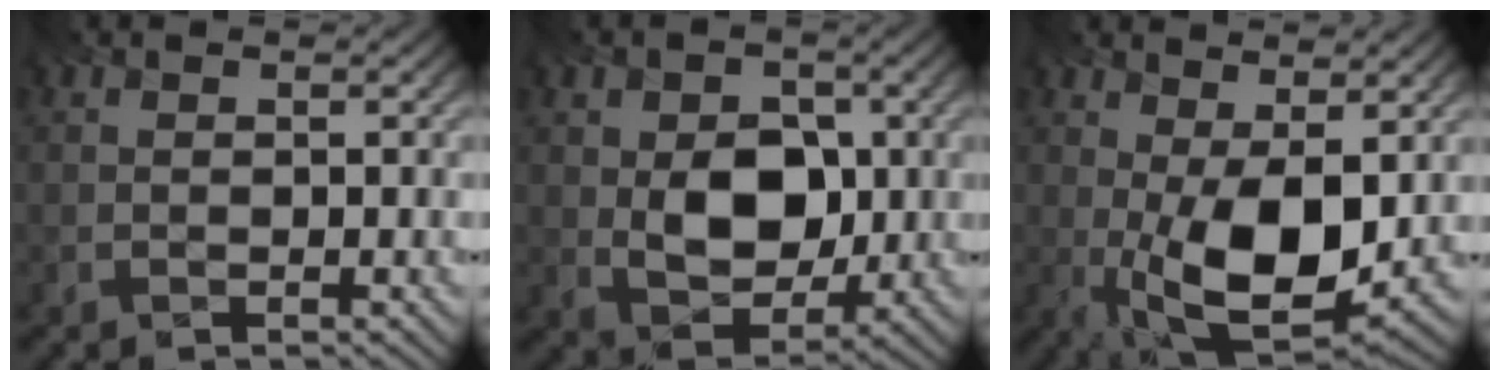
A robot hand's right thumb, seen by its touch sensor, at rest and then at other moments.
{"total": 7.2, "force": [-0.4, 5.3, 4.7], "torque": [-0.092, -0.013, -0.008]}
{"total": 11.6, "force": [-0.7, 5.4, 10.2], "torque": [-0.194, -0.015, -0.007]}